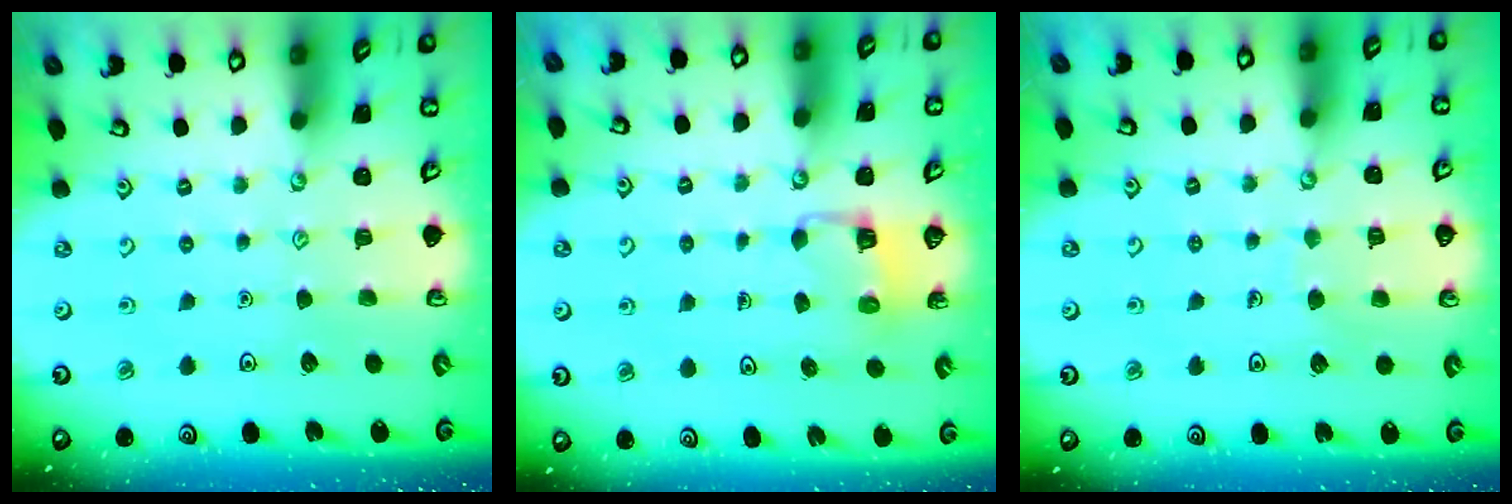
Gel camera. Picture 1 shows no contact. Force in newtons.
{"total": 2.8, "press": 2.8, "slide": 0.2}
{"total": 3.9, "press": 3.9, "slide": 0.2}